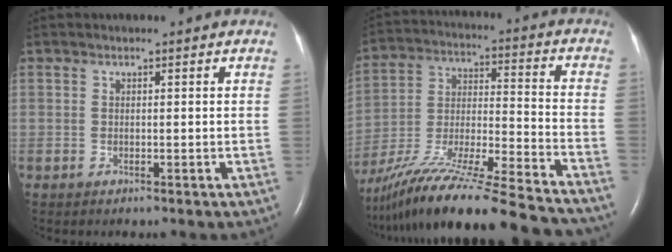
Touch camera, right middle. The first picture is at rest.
{"total": 31.0, "force": [-26.5, 1.7, 16.1], "torque": [-0.267, -0.059, -0.421]}